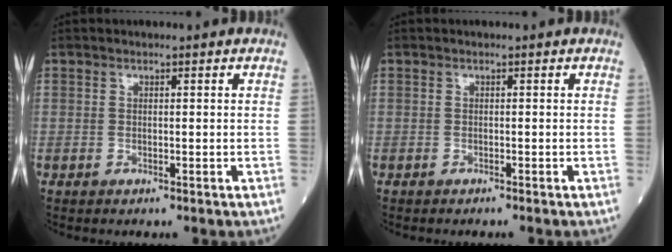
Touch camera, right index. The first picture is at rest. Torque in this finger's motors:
{"motor_torque": [0.03, -0.05, 0.02, 0.01]}